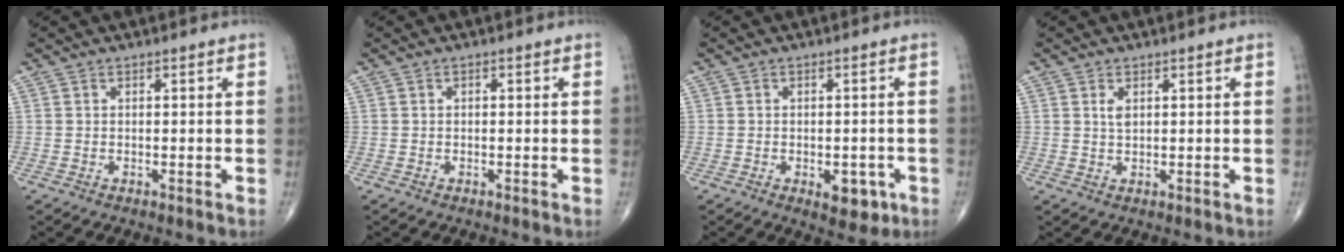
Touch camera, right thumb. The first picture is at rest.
{"total": 0.5, "force": [0.1, 0.3, 0.4], "torque": [-0.006, 0.001, 0.001]}
{"total": 5.0, "force": [-1.9, 2.8, 3.7], "torque": [-0.028, 0.005, -0.016]}
{"total": 1.7, "force": [0.7, 0.8, 1.3], "torque": [-0.024, -0.001, 0.016]}